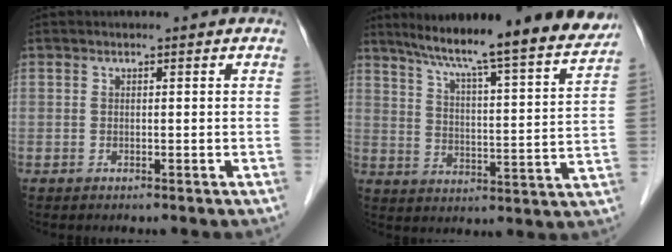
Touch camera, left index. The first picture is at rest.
{"total": 21.3, "force": [18.7, 0.3, 10.2], "torque": [-0.156, -0.034, 0.252]}